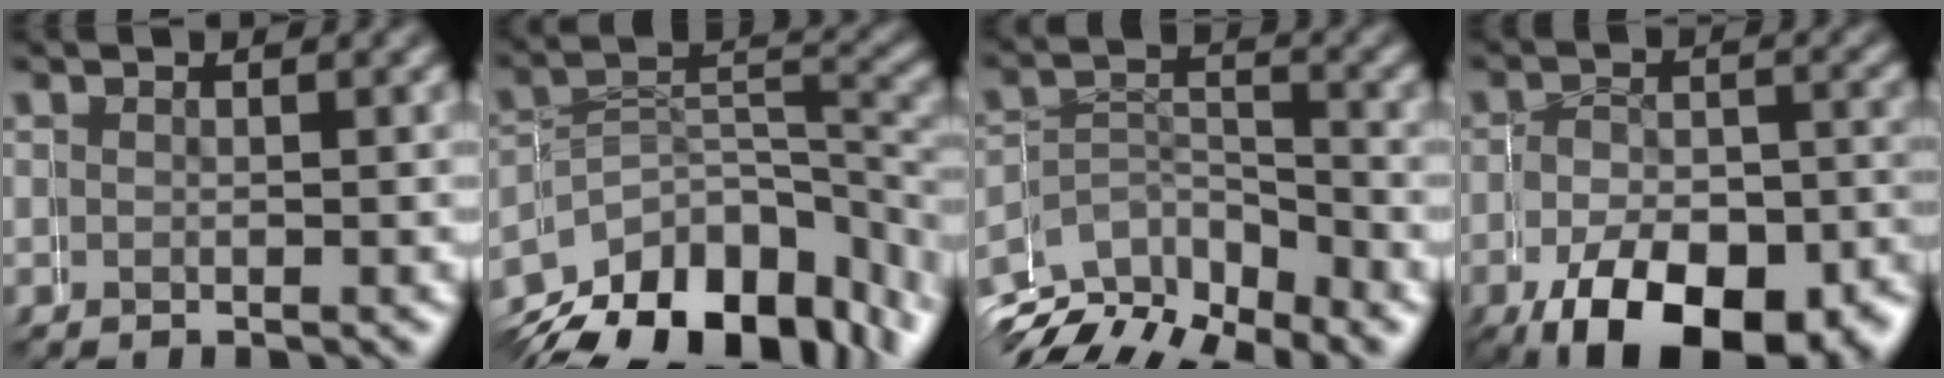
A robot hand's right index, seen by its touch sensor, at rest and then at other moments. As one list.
[{"total": 11.8, "force": [-7.9, 7.0, 5.4], "torque": [-0.071, -0.035, -0.106]}, {"total": 8.6, "force": [-5.6, 6.1, 2.3], "torque": [-0.039, -0.017, -0.093]}, {"total": 10.2, "force": [-6.8, 5.2, 5.7], "torque": [-0.101, -0.040, -0.083]}]